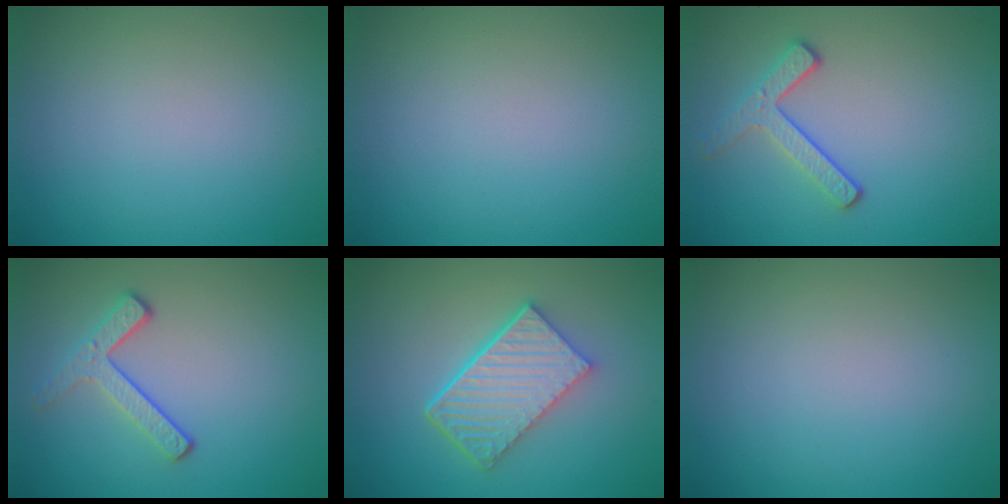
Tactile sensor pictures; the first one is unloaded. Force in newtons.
{"total": 0.0}
{"total": 2.7, "press": 2.3, "slide": 1.3}
{"total": 2.9, "press": 2.3, "slide": 1.7}
{"total": 6.1, "press": 4.4, "slide": 4.2}
{"total": 0.0}